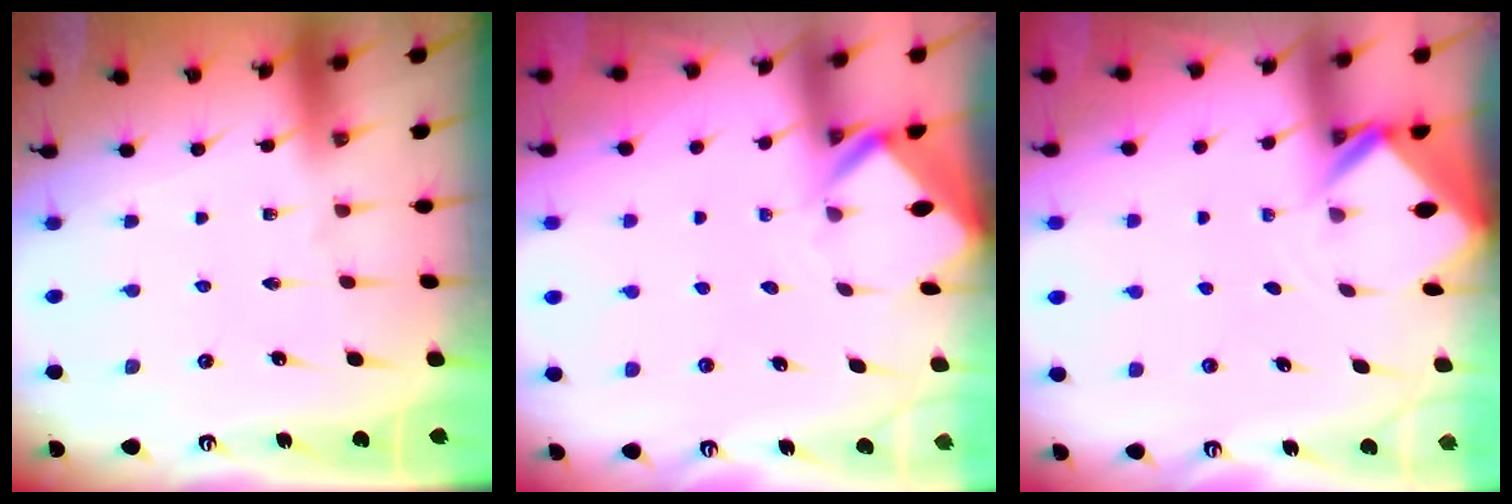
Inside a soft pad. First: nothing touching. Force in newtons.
{"total": 2.8, "press": 2.8, "slide": 0.2}
{"total": 2.8, "press": 2.8, "slide": 0.2}